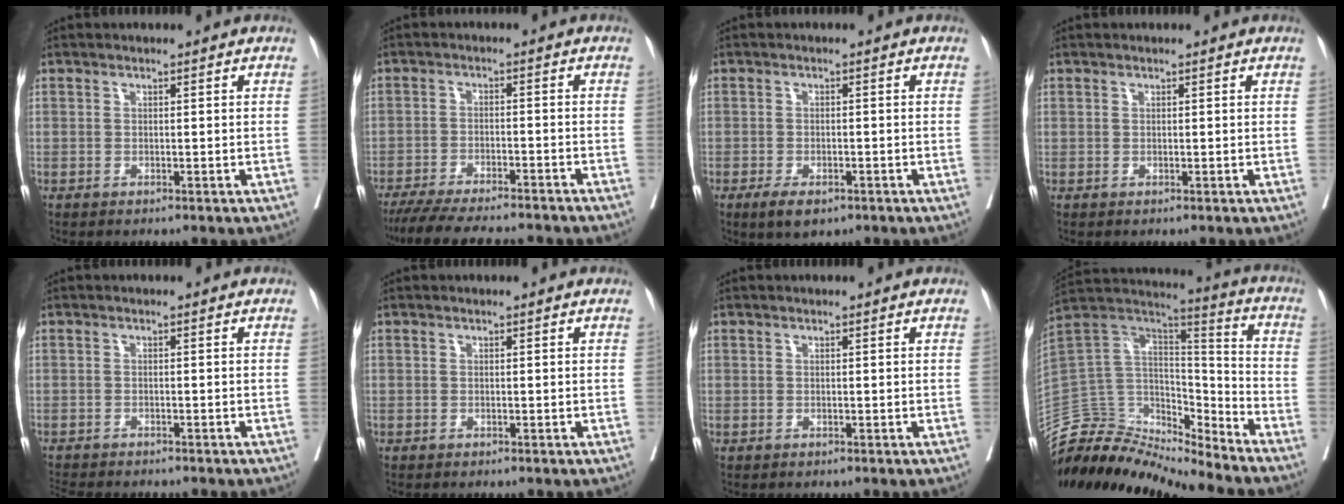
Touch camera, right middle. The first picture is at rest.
{"total": 14.4, "force": [-12.8, 1.7, 6.4], "torque": [-0.103, -0.023, -0.183]}
{"total": 3.9, "force": [-2.3, 1.7, 2.7], "torque": [-0.049, -0.007, -0.033]}
{"total": 0.6, "force": [0.4, 0.5, 0.0], "torque": [0.006, 0.000, 0.005]}
{"total": 5.8, "force": [-5.2, 1.2, 2.2], "torque": [-0.036, -0.010, -0.078]}
{"total": 0.0}
{"total": 0.0}
{"total": 19.5, "force": [-18.7, 4.3, 3.4], "torque": [-0.064, 0.077, -0.319]}